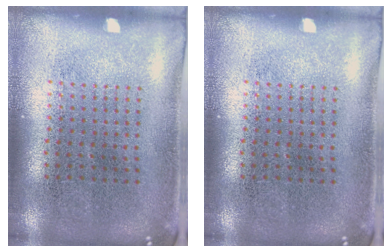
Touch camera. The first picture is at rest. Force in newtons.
{"total": 0.0}